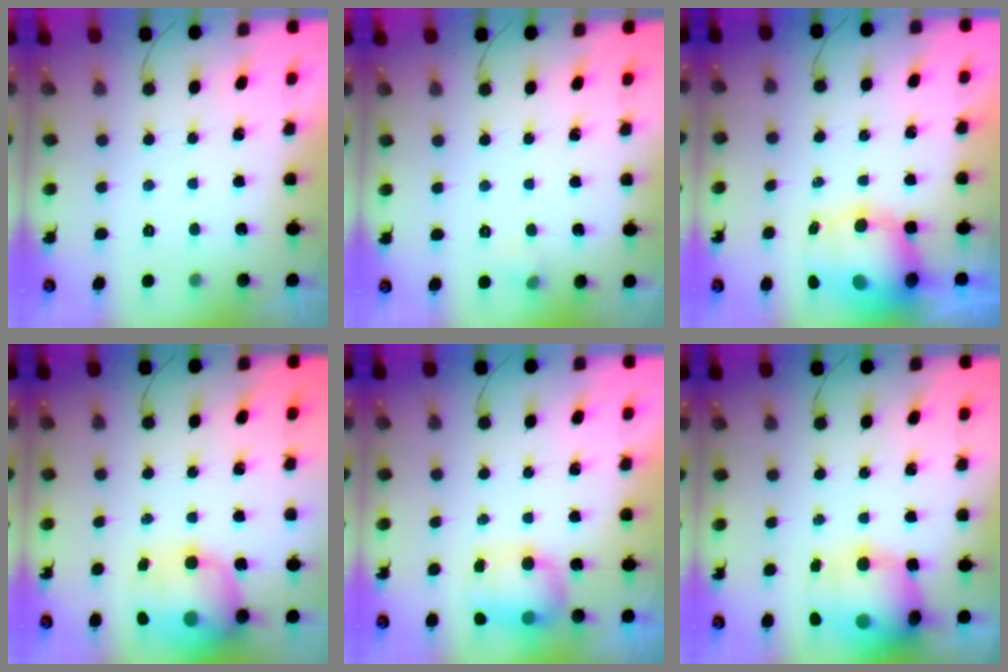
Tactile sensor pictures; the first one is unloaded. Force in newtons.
{"total": 3.7, "press": 3.5, "slide": 1.1}
{"total": 10.7, "press": 10.4, "slide": 2.9}
{"total": 15.1, "press": 14.6, "slide": 3.8}
{"total": 7.5, "press": 7.5, "slide": 0.8}
{"total": 16.9, "press": 16.4, "slide": 3.9}